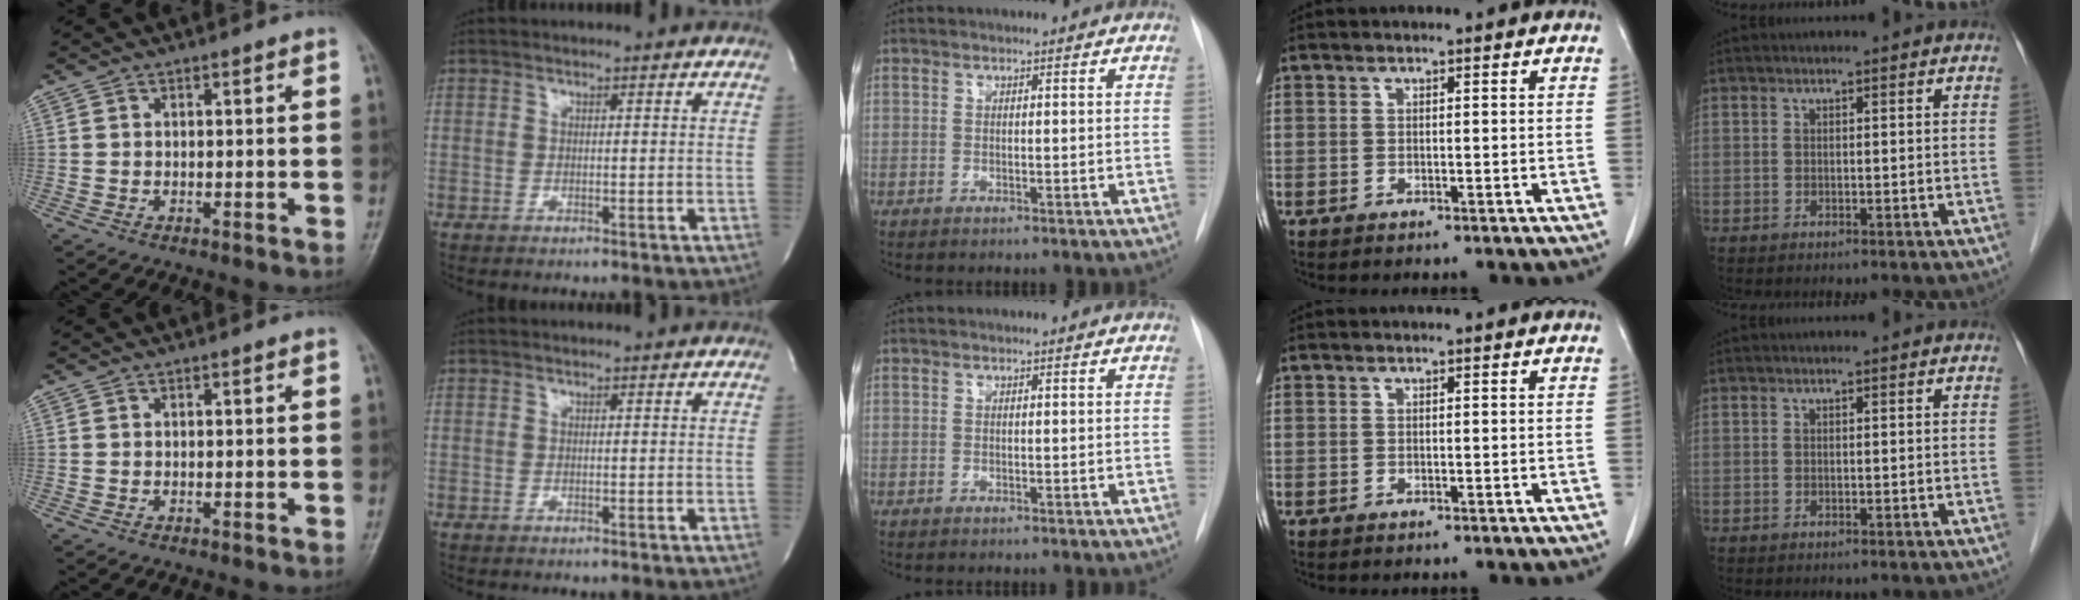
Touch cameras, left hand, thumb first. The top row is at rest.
{}